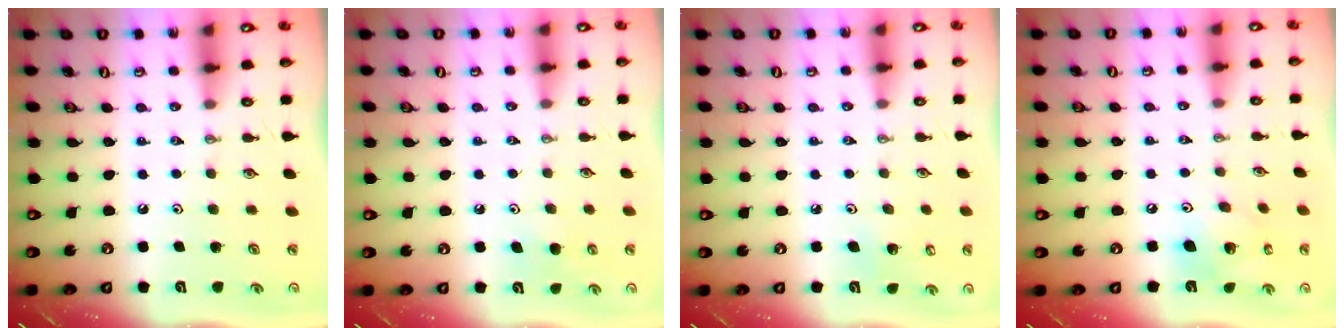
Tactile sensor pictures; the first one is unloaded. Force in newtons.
{"total": 5.8, "press": 5.8, "slide": 0.6}
{"total": 4.8, "press": 4.6, "slide": 1.3}
{"total": 13.4, "press": 13.1, "slide": 3.0}